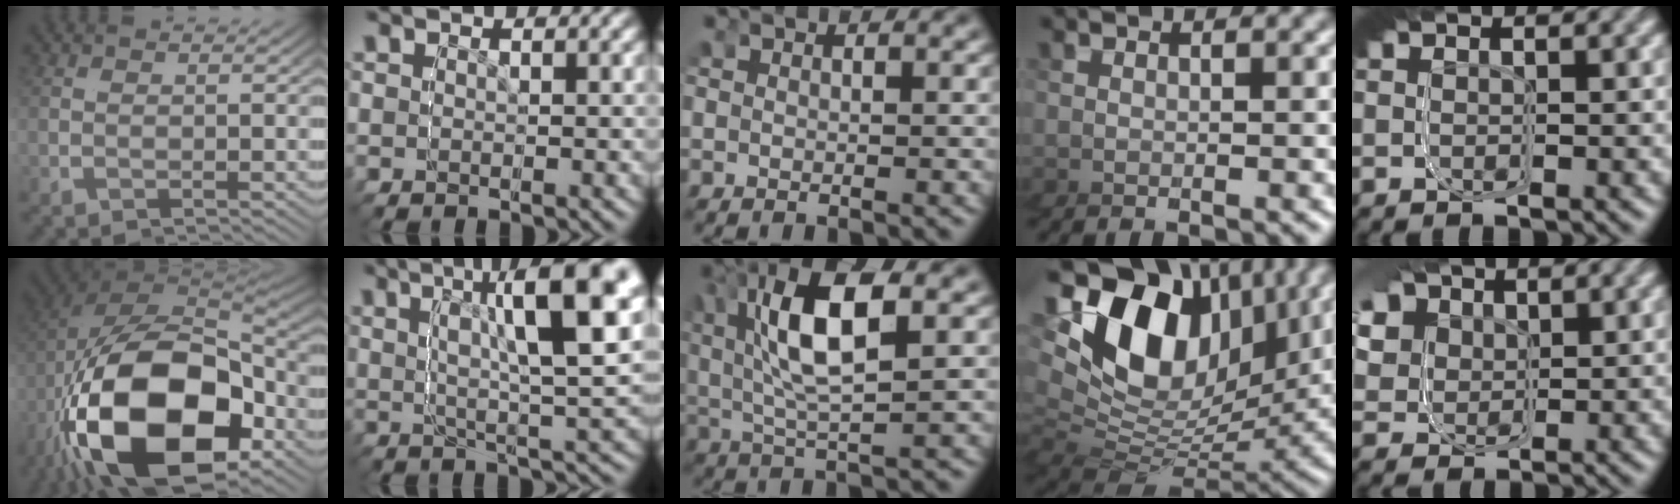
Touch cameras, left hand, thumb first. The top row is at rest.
{"thumb": {"total": 22.9, "force": [-4.7, 11.0, 19.6], "torque": [-0.400, -0.036, -0.053]}, "index": {"total": 7.3, "force": [4.1, -0.6, 6.0], "torque": [-0.093, 0.050, 0.051]}, "middle": {"total": 9.1, "force": [2.2, 4.0, 7.9], "torque": [-0.162, 0.009, 0.036]}, "ring": {"total": 10.4, "force": [4.0, 6.9, 6.6], "torque": [-0.122, 0.024, 0.043]}, "little": {"total": 8.6, "force": [2.2, 7.0, 4.4], "torque": [-0.074, 0.015, 0.014]}}